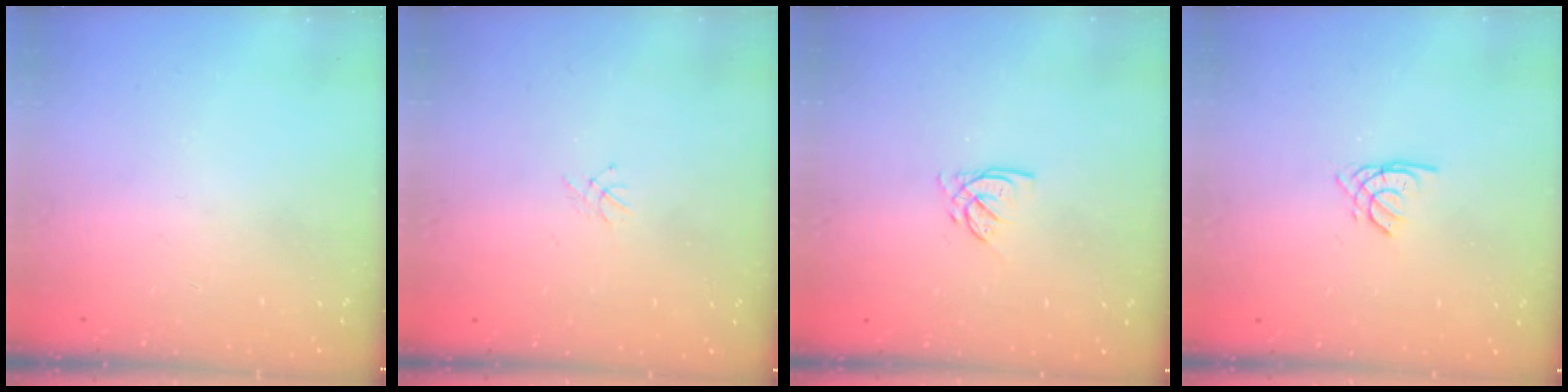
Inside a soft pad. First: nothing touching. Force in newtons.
{"total": 1.5, "press": 1.4, "slide": 0.4}
{"total": 2.8, "press": 2.8, "slide": 0.1}
{"total": 1.7, "press": 1.7, "slide": 0.4}